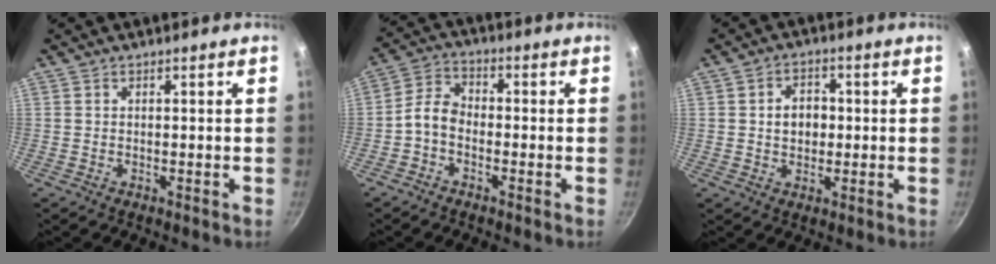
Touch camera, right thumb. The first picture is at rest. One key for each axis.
{"total": 5.1, "fx": -2.0, "fy": 3.2, "fz": 3.5, "tx": -0.070, "ty": 0.034, "tz": -0.052}
{"total": 5.5, "fx": 0.3, "fy": 4.3, "fz": 3.5, "tx": -0.030, "ty": 0.009, "tz": 0.001}